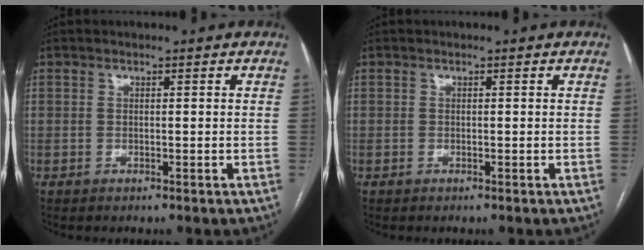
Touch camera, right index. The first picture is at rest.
{"total": 0.0}